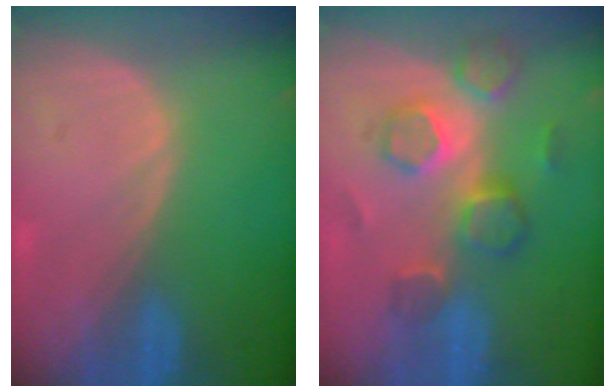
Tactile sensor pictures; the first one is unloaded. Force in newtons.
{"total": 9.0, "press": 7.8, "slide": 4.4}